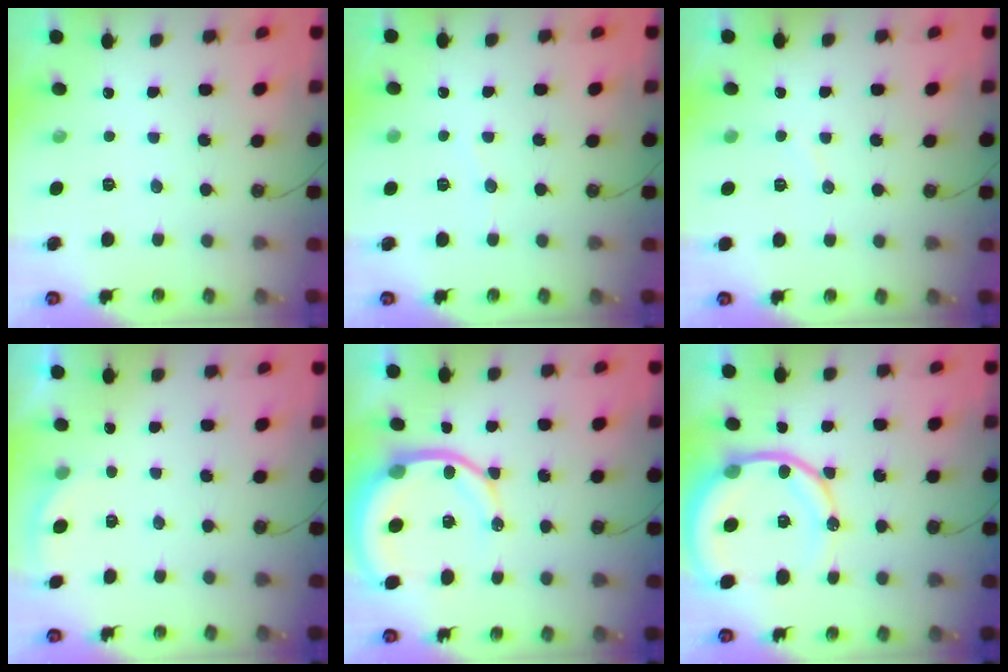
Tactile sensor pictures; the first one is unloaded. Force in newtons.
{"total": 2.7, "press": 2.7, "slide": 0.3}
{"total": 4.4, "press": 4.4, "slide": 0.3}
{"total": 2.1, "press": 2.1, "slide": 0.6}
{"total": 12.1, "press": 12.0, "slide": 1.6}
{"total": 14.1, "press": 13.9, "slide": 2.0}